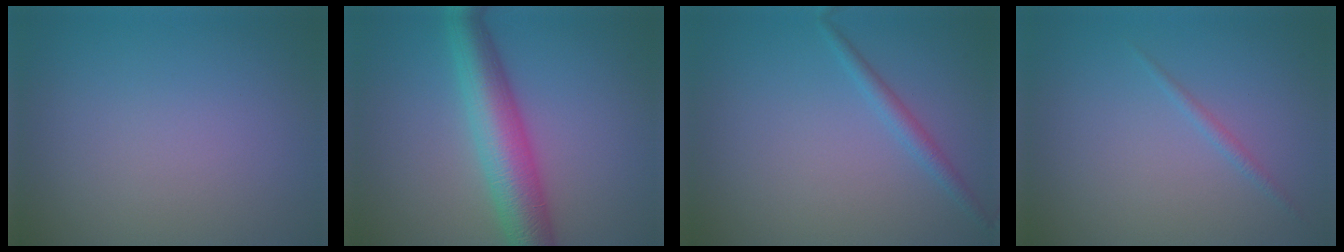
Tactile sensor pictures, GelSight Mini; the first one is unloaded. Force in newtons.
{"total": 6.8, "press": 6.8, "slide": 0.2}
{"total": 1.5, "press": 1.5, "slide": 0.1}
{"total": 0.8, "press": 0.8, "slide": 0.1}